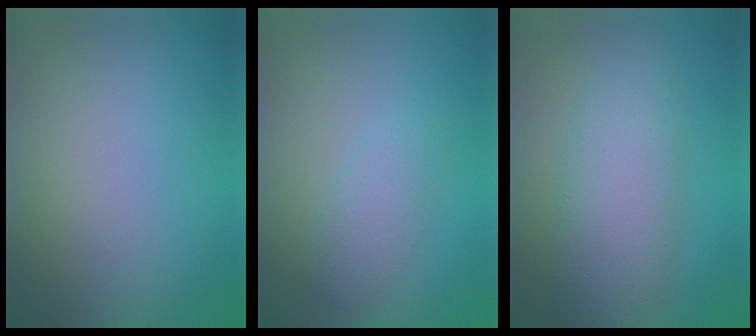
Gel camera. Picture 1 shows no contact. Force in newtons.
{"total": 2.5, "press": 2.5, "slide": 0.1}
{"total": 6.1, "press": 6.1, "slide": 0.4}